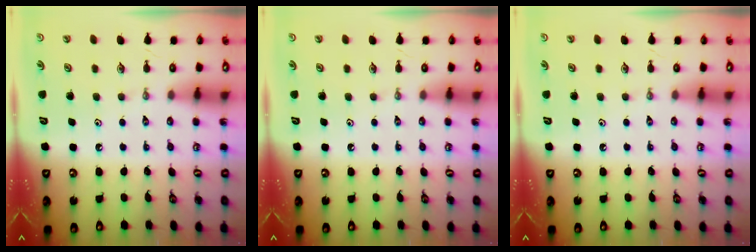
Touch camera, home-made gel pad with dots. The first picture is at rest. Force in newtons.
{"total": 0.0}
{"total": 0.0}